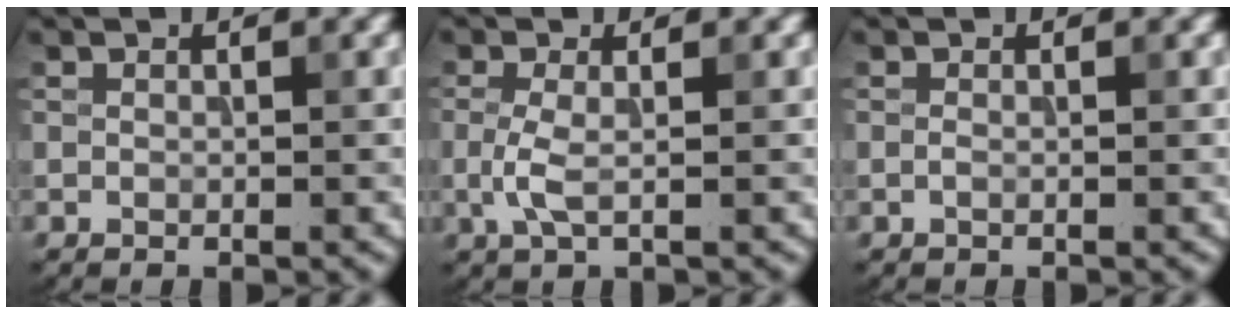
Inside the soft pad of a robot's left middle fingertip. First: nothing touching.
{"total": 2.0, "force": [-0.3, 0.6, 1.8], "torque": [-0.043, -0.001, -0.010]}
{"total": 0.0}